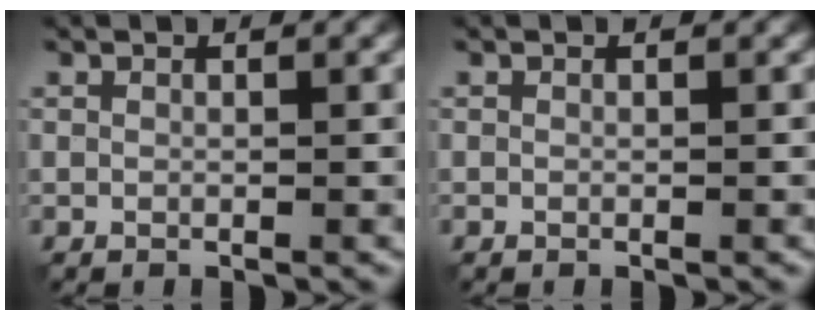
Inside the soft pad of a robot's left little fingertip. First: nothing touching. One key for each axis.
{"total": 0.0}